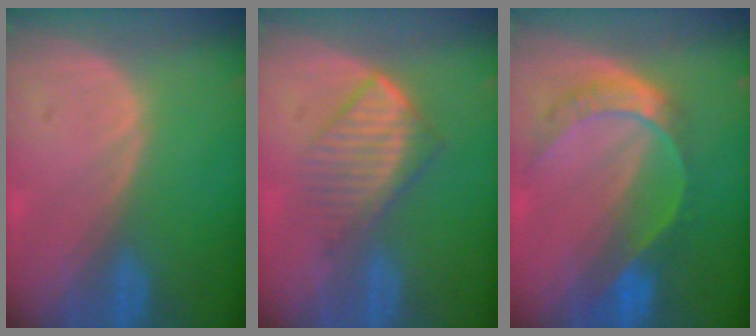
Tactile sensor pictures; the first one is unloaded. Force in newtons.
{"total": 6.9, "press": 6.0, "slide": 3.5}
{"total": 7.7, "press": 6.4, "slide": 4.2}